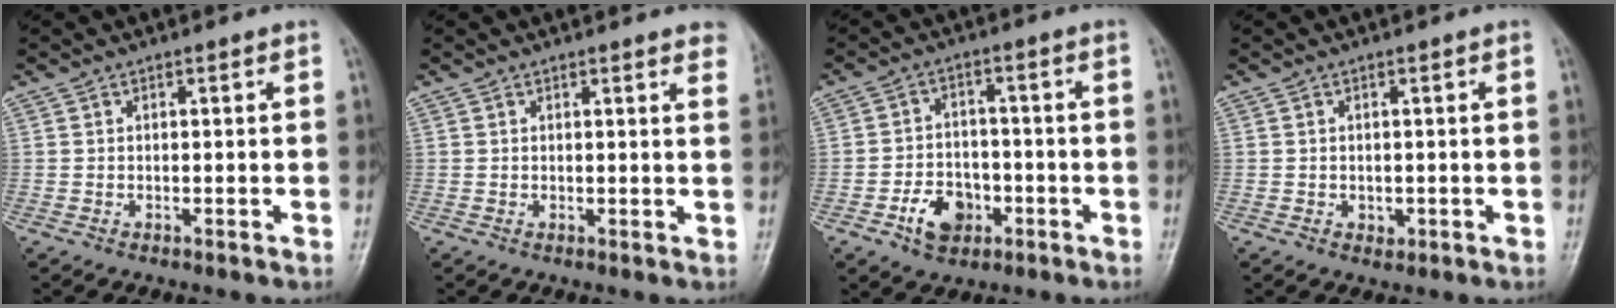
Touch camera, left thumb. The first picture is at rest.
{"total": 5.2, "force": [4.3, 1.0, 2.8], "torque": [-0.017, -0.009, 0.032]}
{"total": 7.5, "force": [-3.2, 5.6, 3.9], "torque": [-0.039, 0.021, -0.053]}
{"total": 1.3, "force": [-0.2, 1.1, 0.7], "torque": [-0.006, 0.000, 0.001]}